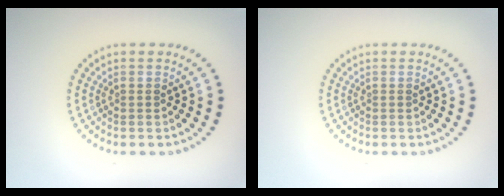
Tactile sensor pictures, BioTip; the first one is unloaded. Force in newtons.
{"total": 0.0}